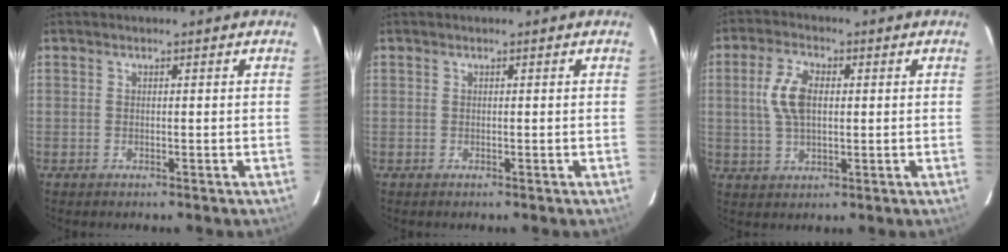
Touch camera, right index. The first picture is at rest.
{"total": 0.0}
{"total": 7.6, "force": [1.1, 4.2, 6.3], "torque": [-0.127, 0.011, 0.025]}